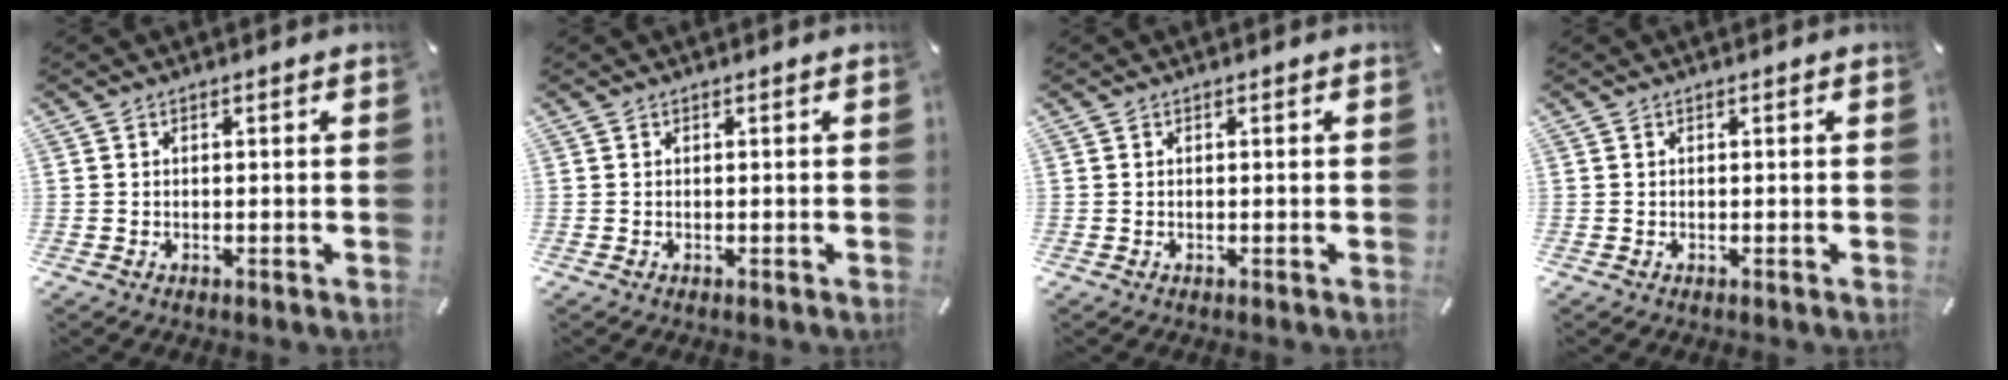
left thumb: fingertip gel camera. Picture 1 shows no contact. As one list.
[{"total": 0.0}, {"total": 0.0}, {"total": 0.0}]